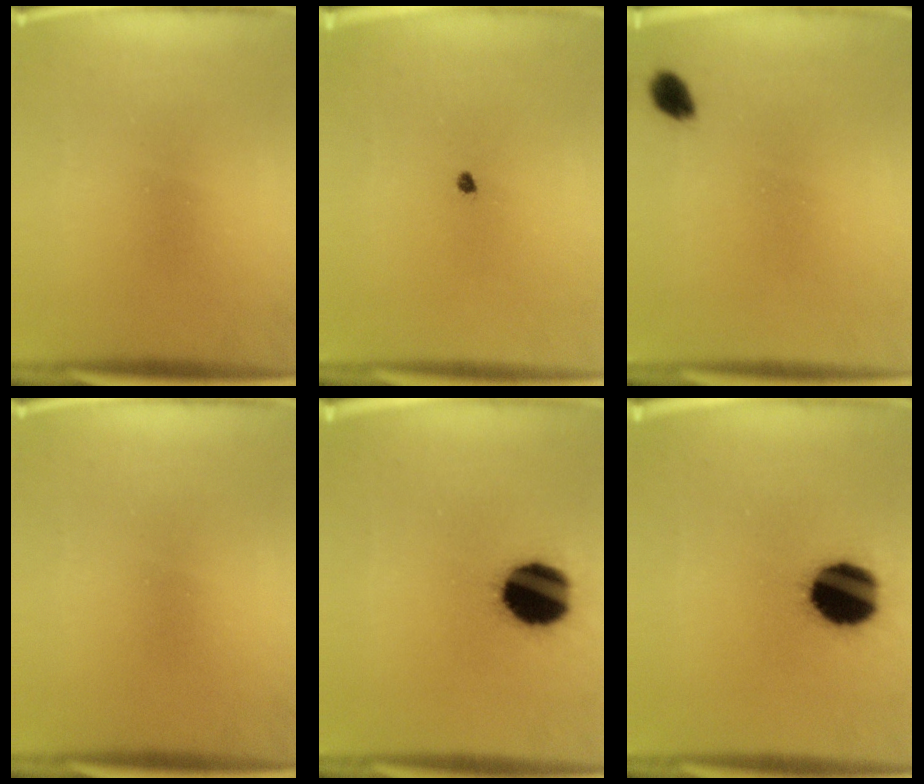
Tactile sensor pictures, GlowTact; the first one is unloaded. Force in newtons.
{"total": 0.7}
{"total": 2.6}
{"total": 0.0}
{"total": 17.7}
{"total": 17.7}